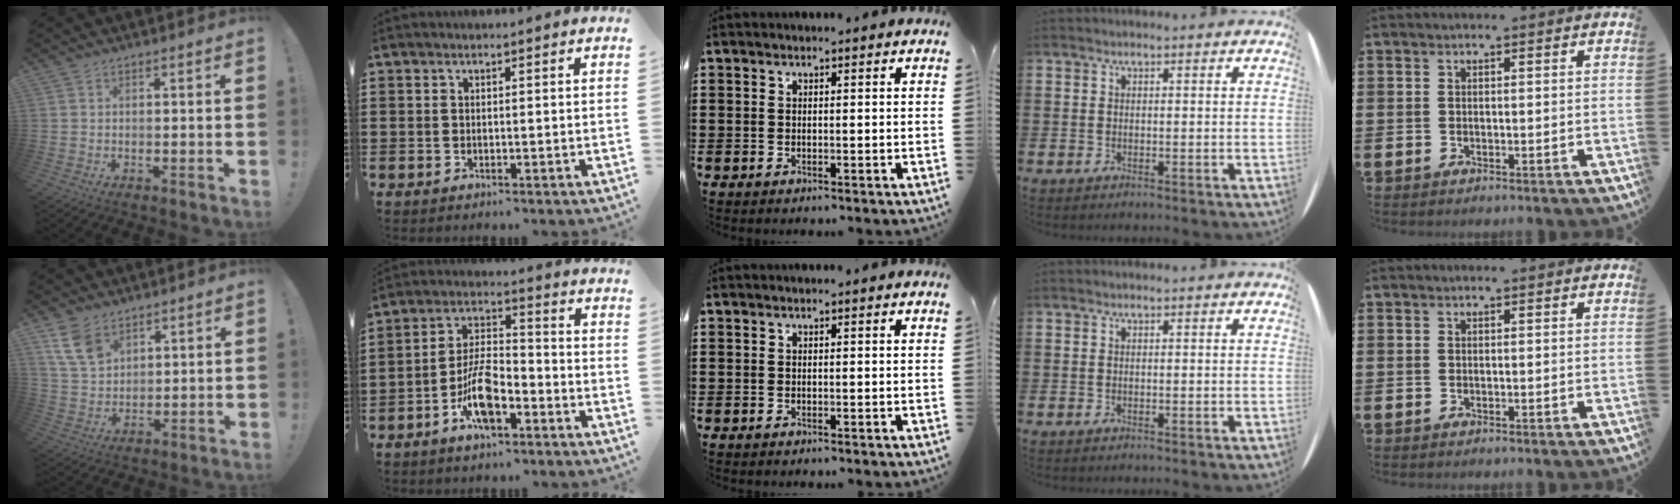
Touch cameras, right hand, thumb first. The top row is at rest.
{"thumb": {"total": 10.2, "force": [6.4, 6.2, 4.9], "torque": [-0.096, -0.024, 0.129]}, "index": {"total": 8.8, "force": [-4.6, 3.3, 6.7], "torque": [-0.140, 0.005, -0.085]}}